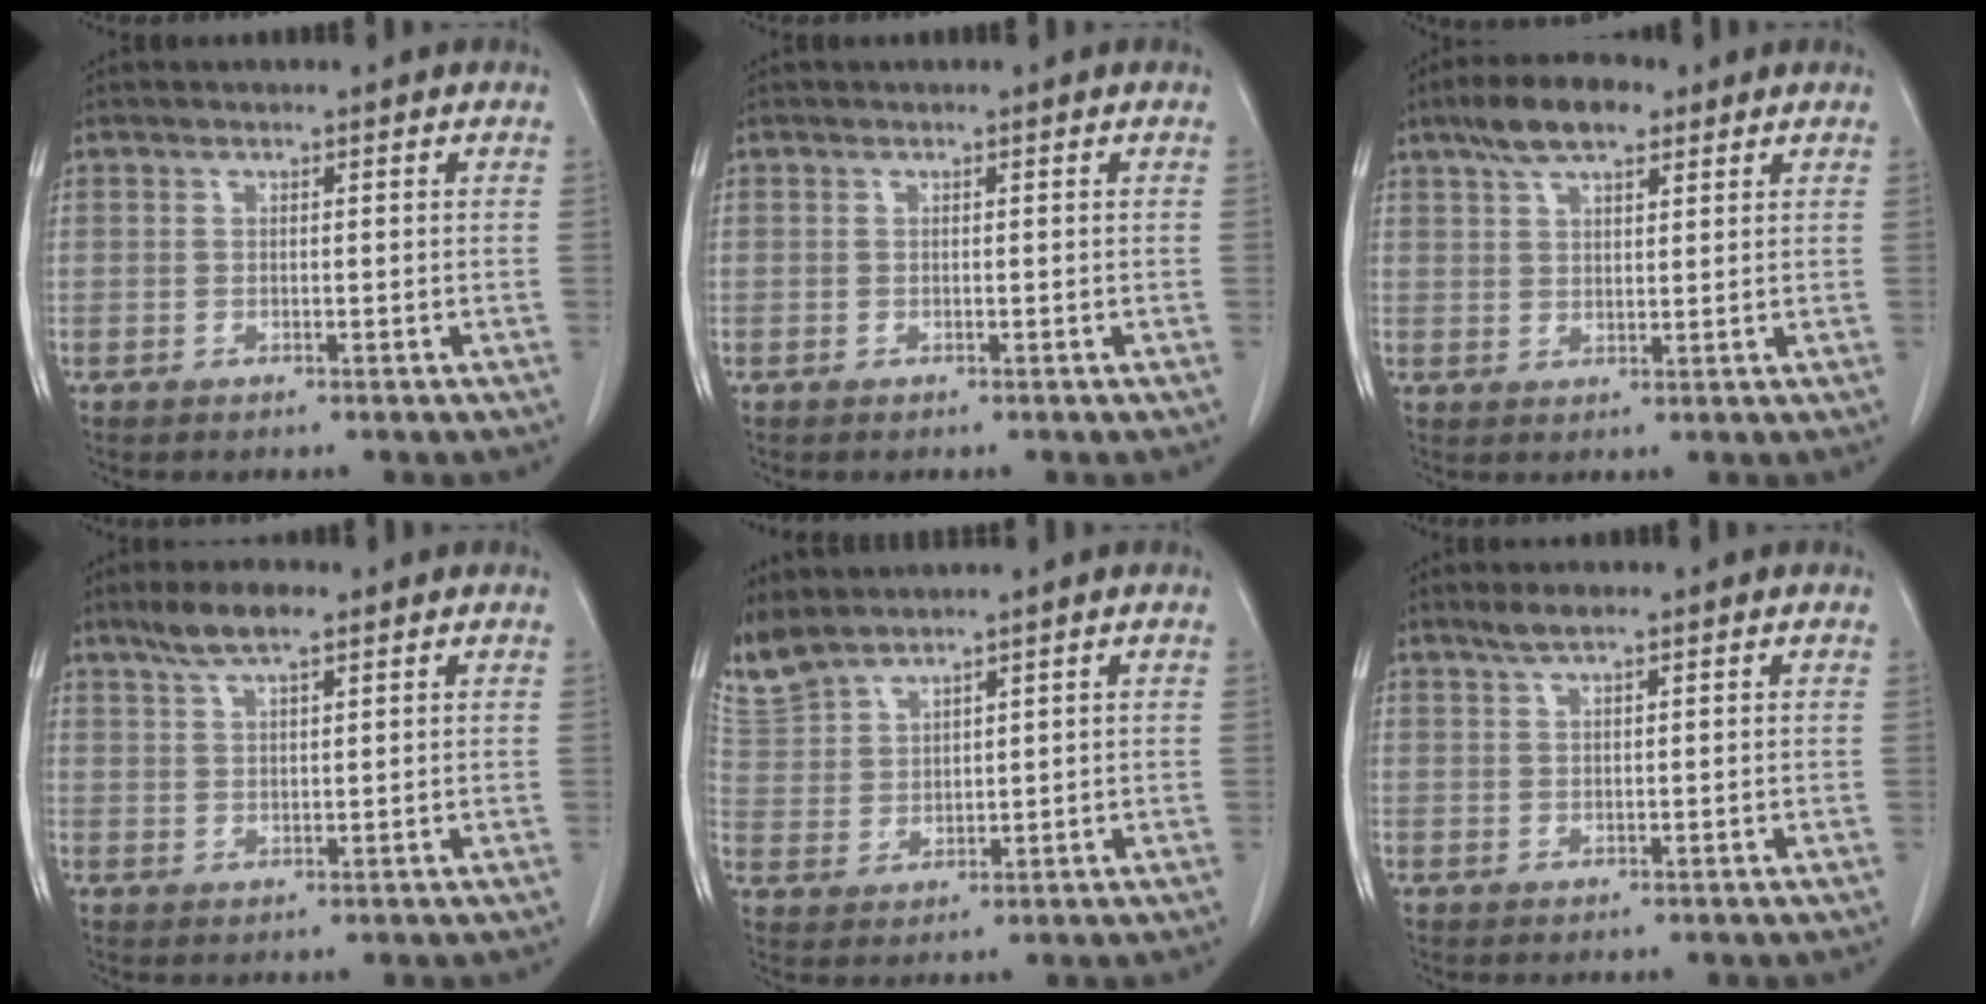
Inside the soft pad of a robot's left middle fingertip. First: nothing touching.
{"total": 0.0}
{"total": 7.6, "force": [5.1, 2.7, 5.1], "torque": [-0.097, 0.017, 0.088]}
{"total": 5.5, "force": [3.9, 1.1, 3.7], "torque": [-0.079, 0.011, 0.072]}
{"total": 5.6, "force": [5.5, 0.6, 1.0], "torque": [-0.042, 0.009, 0.126]}
{"total": 2.5, "force": [1.9, 0.3, 1.6], "torque": [-0.037, 0.006, 0.036]}